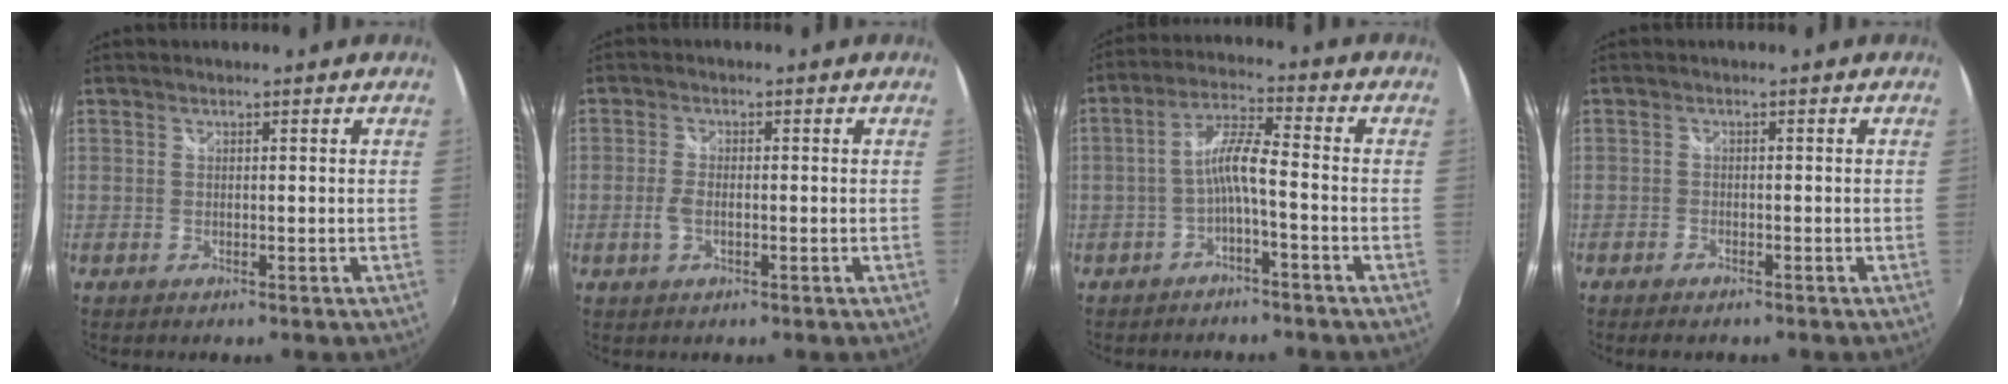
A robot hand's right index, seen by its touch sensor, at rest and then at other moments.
{"total": 3.1, "force": [-0.8, 1.5, 2.6], "torque": [-0.056, -0.002, -0.017]}
{"total": 5.8, "force": [-2.5, 0.5, 5.2], "torque": [-0.117, 0.014, -0.043]}
{"total": 2.5, "force": [-2.1, 1.1, 0.9], "torque": [-0.029, -0.006, -0.037]}